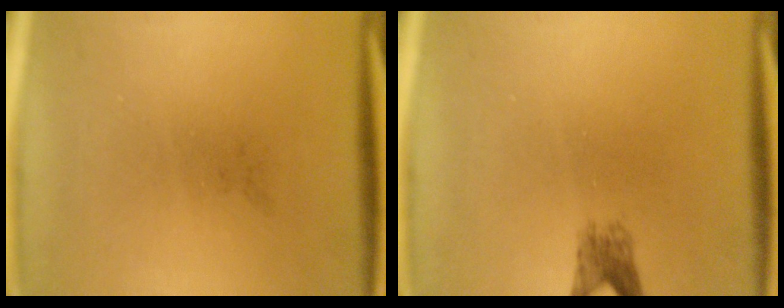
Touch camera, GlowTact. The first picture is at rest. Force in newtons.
{"total": 2.2}